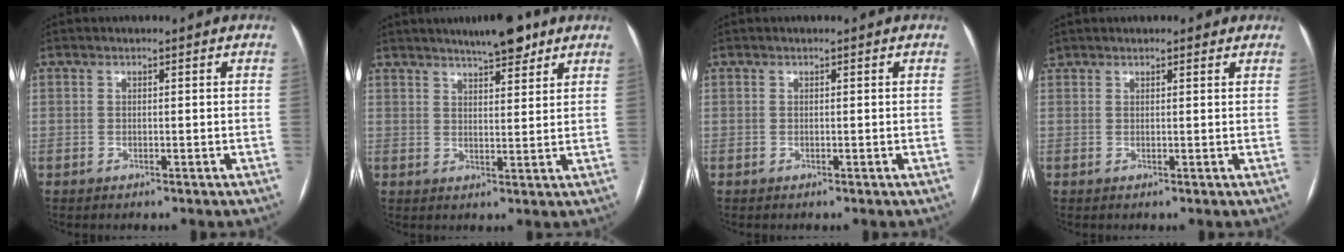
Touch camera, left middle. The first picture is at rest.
{"total": 6.8, "force": [5.3, 1.5, 4.1], "torque": [-0.063, 0.010, 0.080]}
{"total": 0.0}
{"total": 2.9, "force": [2.4, 1.4, 0.8], "torque": [-0.009, 0.023, 0.035]}